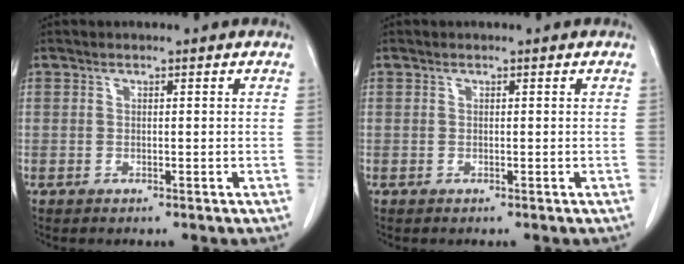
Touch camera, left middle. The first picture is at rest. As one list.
[{"total": 0.0}]